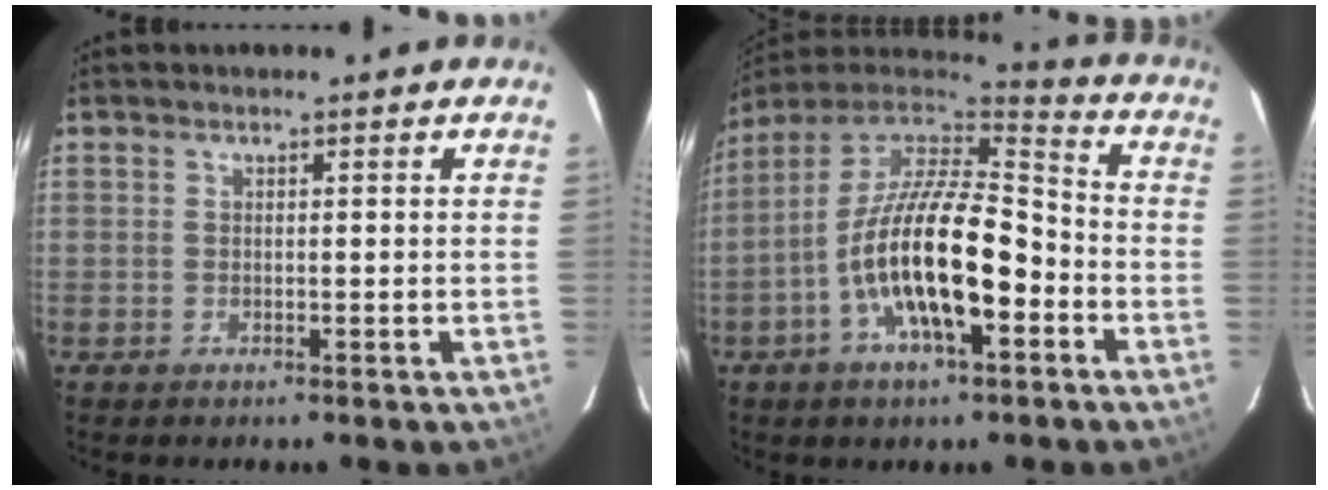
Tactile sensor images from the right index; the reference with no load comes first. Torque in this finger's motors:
{"motor_torque": [2.14, 0.00, 1.06, 0.21]}